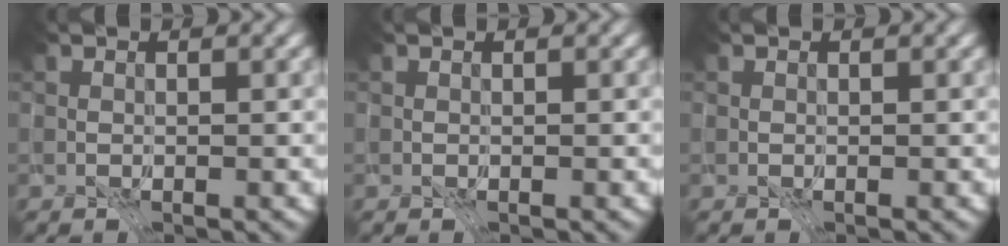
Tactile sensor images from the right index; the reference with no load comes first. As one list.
[{"total": 0.0}, {"total": 0.0}]